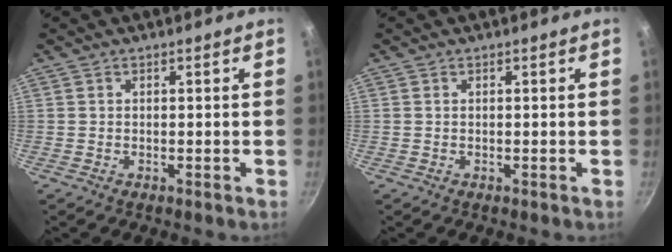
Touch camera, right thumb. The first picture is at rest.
{"total": 0.0}